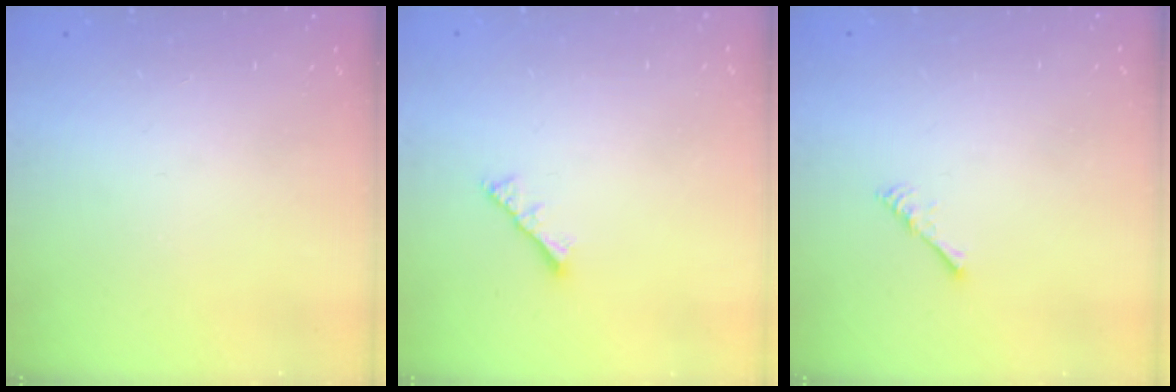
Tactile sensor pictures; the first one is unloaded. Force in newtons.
{"total": 2.8, "press": 2.8, "slide": 0.6}
{"total": 1.7, "press": 1.6, "slide": 0.4}